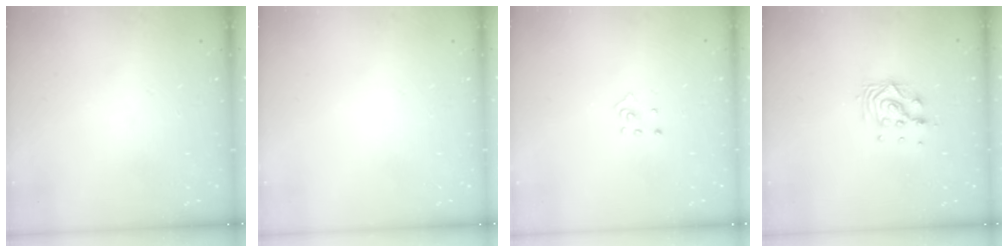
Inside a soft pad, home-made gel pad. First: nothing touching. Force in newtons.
{"total": 0.0}
{"total": 2.9, "press": 2.9, "slide": 0.3}
{"total": 9.2, "press": 9.2, "slide": 0.7}